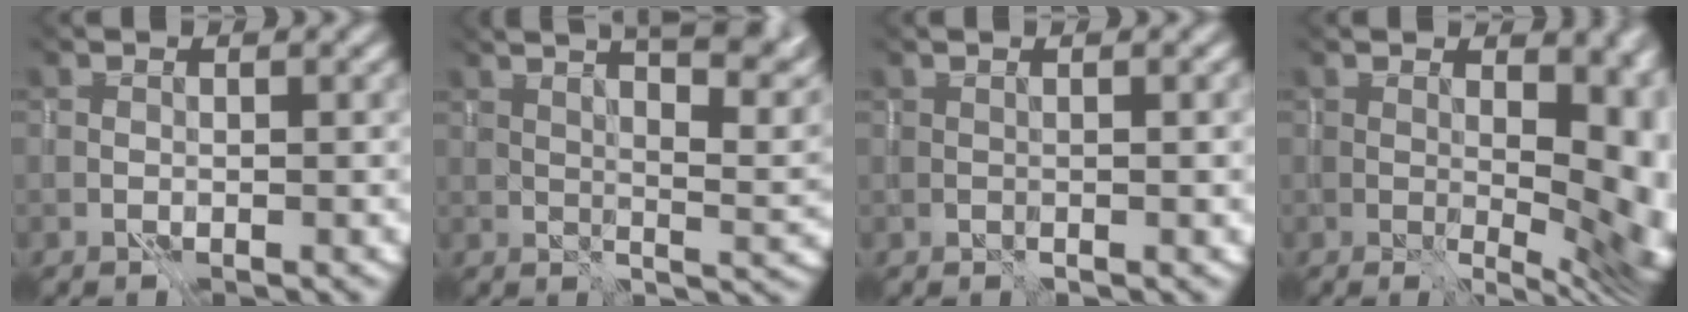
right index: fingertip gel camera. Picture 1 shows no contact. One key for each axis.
{"total": 5.4, "fx": 3.8, "fy": -0.6, "fz": 3.8, "tx": -0.046, "ty": 0.012, "tz": 0.075}
{"total": 0.6, "fx": 0.6, "fy": 0.0, "fz": 0.1, "tx": -0.004, "ty": -0.003, "tz": 0.007}
{"total": 12.0, "fx": 1.7, "fy": 6.3, "fz": 10.0, "tx": -0.081, "ty": 0.005, "tz": 0.057}